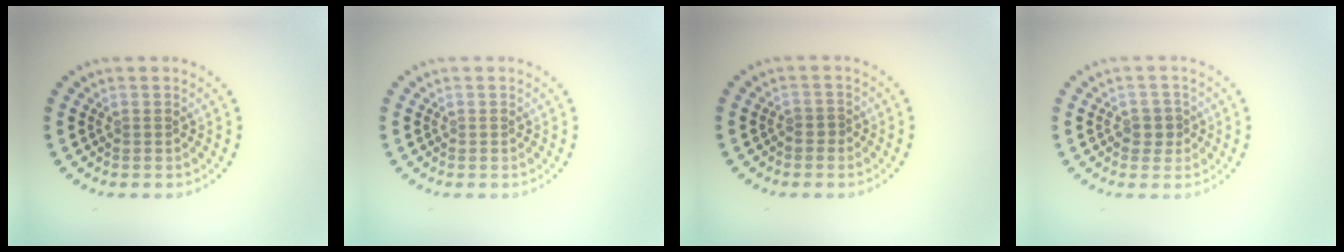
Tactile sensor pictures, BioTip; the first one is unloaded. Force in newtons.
{"total": 0.0}
{"total": 0.7, "press": 0.4, "slide": 0.6}
{"total": 1.4, "press": 1.3, "slide": 0.6}